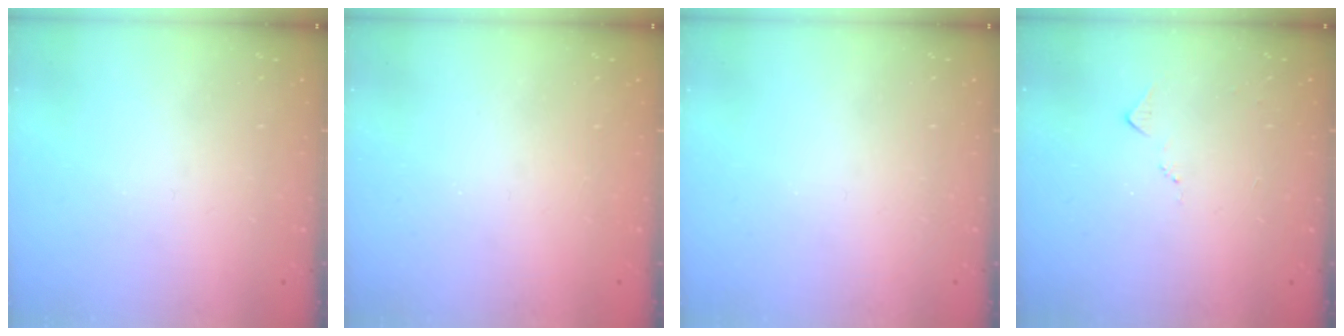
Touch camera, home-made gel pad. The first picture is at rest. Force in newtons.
{"total": 1.0, "press": 1.0, "slide": 0.2}
{"total": 0.0}
{"total": 5.7, "press": 5.7, "slide": 0.8}